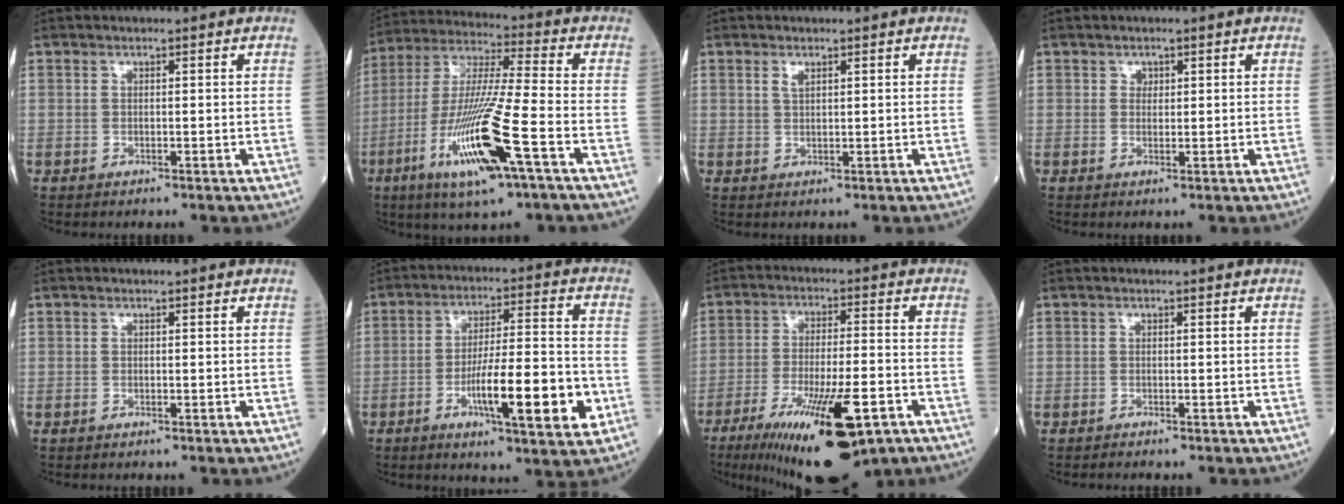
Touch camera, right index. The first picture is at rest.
{"total": 17.3, "force": [-7.1, 0.7, 15.7], "torque": [-0.330, -0.025, -0.132]}
{"total": 1.3, "force": [0.8, 0.4, 0.9], "torque": [-0.019, 0.000, 0.016]}
{"total": 1.0, "force": [0.5, 0.8, 0.3], "torque": [0.002, -0.002, 0.006]}
{"total": 0.0}
{"total": 13.7, "force": [-4.7, 1.7, 12.8], "torque": [-0.210, -0.004, -0.072]}
{"total": 17.9, "force": [-9.9, 3.9, 14.4], "torque": [-0.216, -0.027, -0.152]}
{"total": 0.8, "force": [-0.8, 0.0, 0.2], "torque": [-0.007, -0.002, -0.013]}